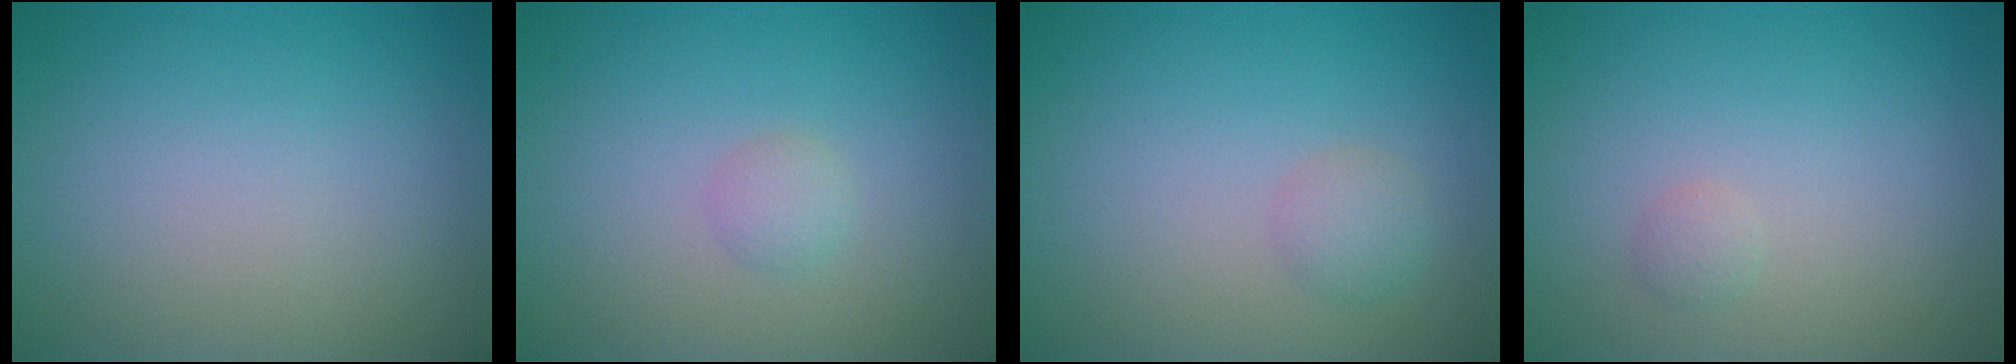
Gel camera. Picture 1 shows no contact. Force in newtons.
{"total": 1.1, "press": 1.1, "slide": 0.0}
{"total": 1.4, "press": 1.4, "slide": 0.1}
{"total": 0.7, "press": 0.7, "slide": 0.0}